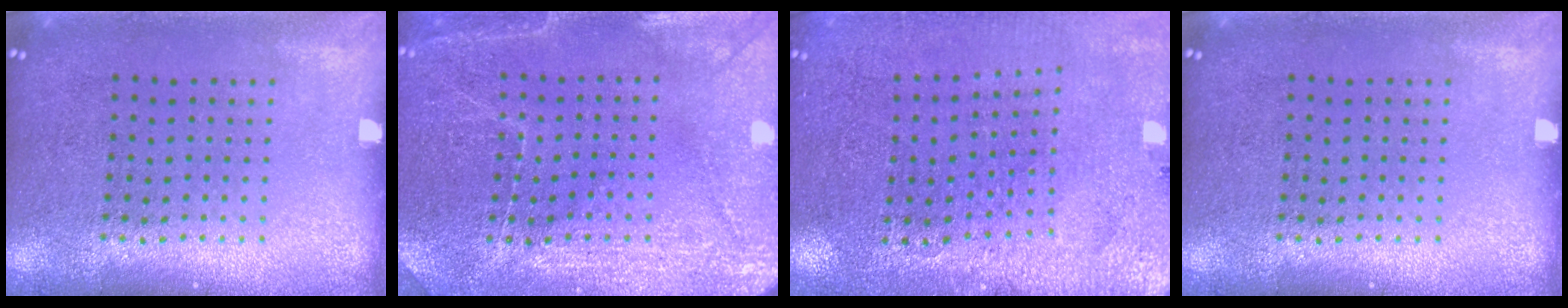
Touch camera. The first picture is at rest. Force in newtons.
{"total": 2.9, "press": 2.9, "slide": 0.2}
{"total": 2.8, "press": 2.8, "slide": 0.5}
{"total": 0.0}